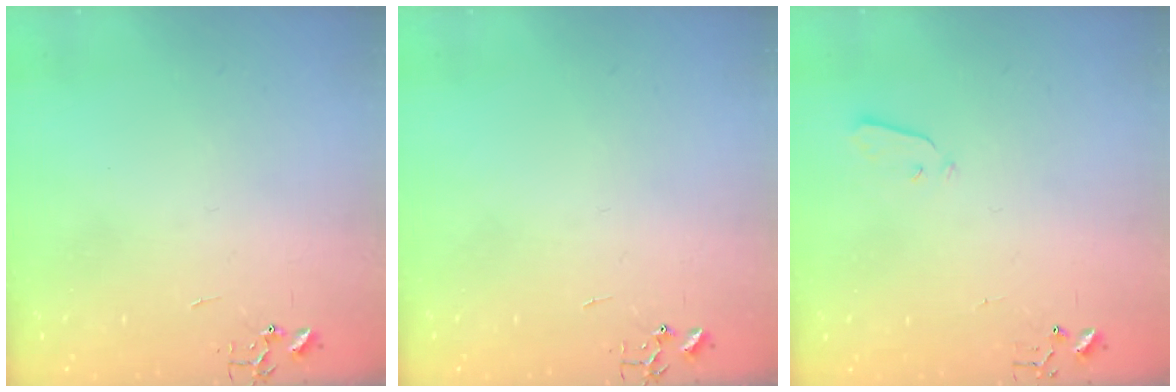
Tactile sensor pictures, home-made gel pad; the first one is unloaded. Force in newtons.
{"total": 0.0}
{"total": 3.5, "press": 3.5, "slide": 0.3}